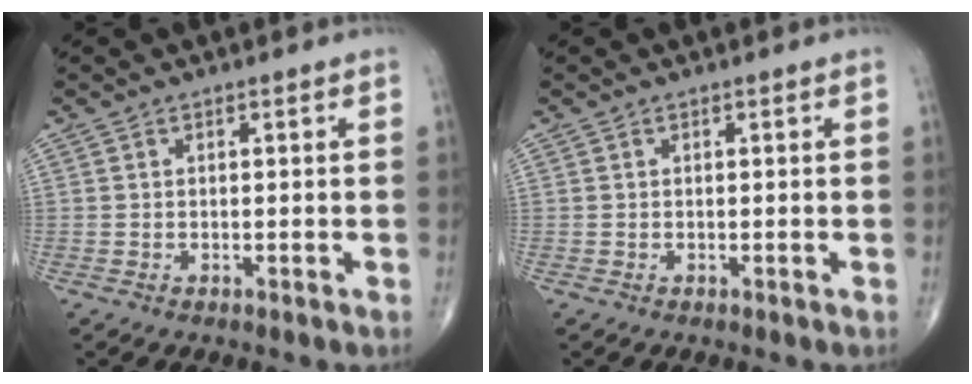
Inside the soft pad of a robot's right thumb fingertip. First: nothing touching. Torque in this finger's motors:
{"motor_torque": [0.00, 0.00, 0.00, 0.00, 0.00]}